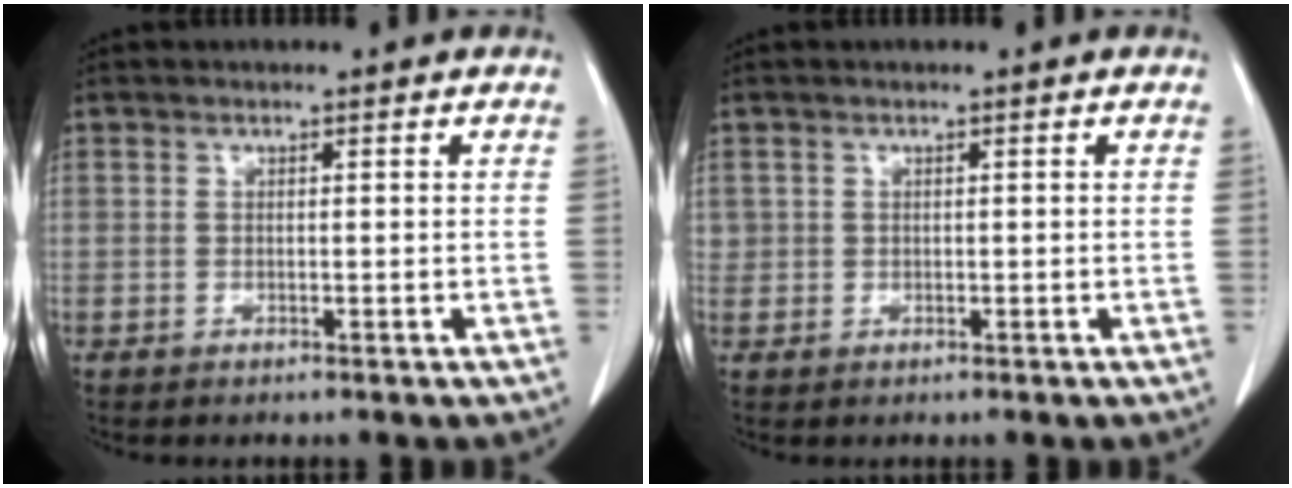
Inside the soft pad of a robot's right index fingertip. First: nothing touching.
{"total": 1.1, "force": [0.2, 1.0, 0.1], "torque": [0.009, 0.006, 0.001]}